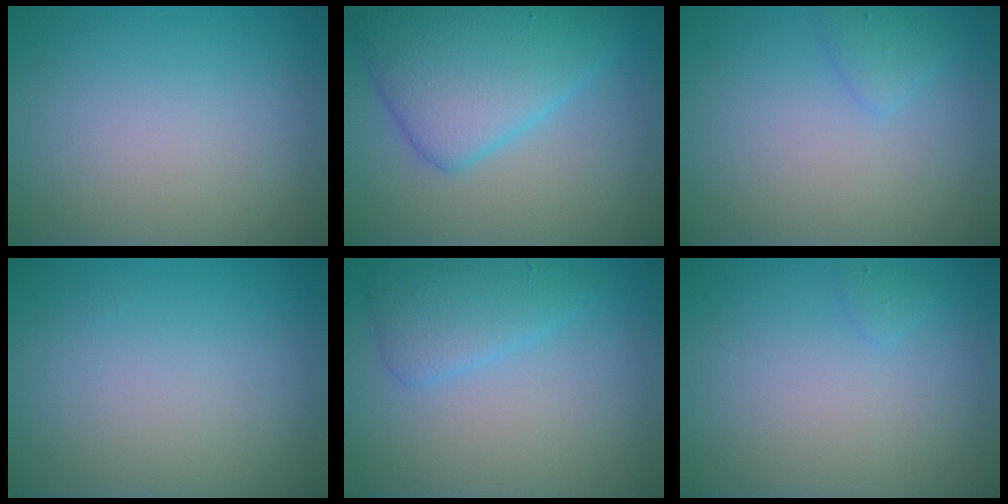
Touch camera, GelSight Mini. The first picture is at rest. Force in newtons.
{"total": 7.2, "press": 7.2, "slide": 0.3}
{"total": 1.3, "press": 1.3, "slide": 0.0}
{"total": 0.0}
{"total": 2.9, "press": 2.9, "slide": 0.1}
{"total": 0.6, "press": 0.6, "slide": 0.1}